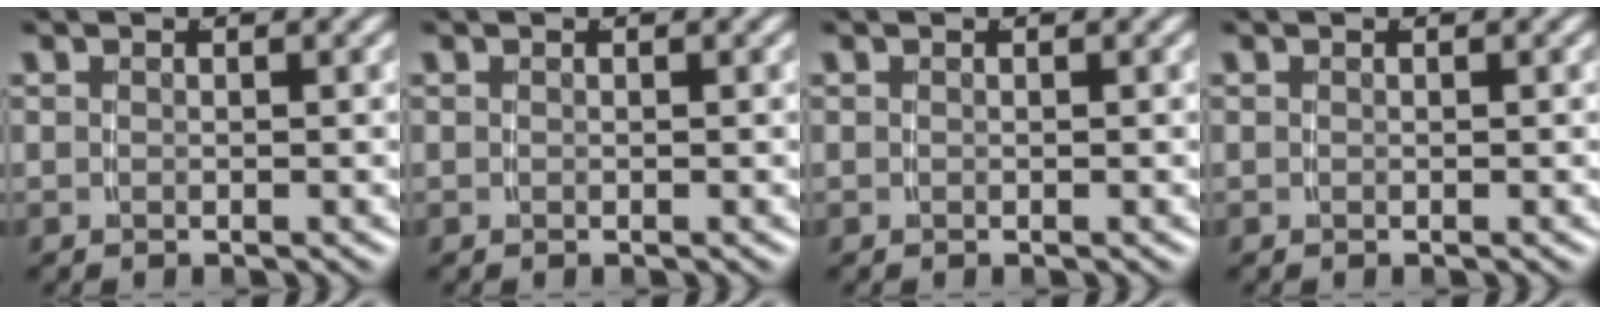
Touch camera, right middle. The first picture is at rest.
{"total": 0.0}
{"total": 0.0}
{"total": 0.0}